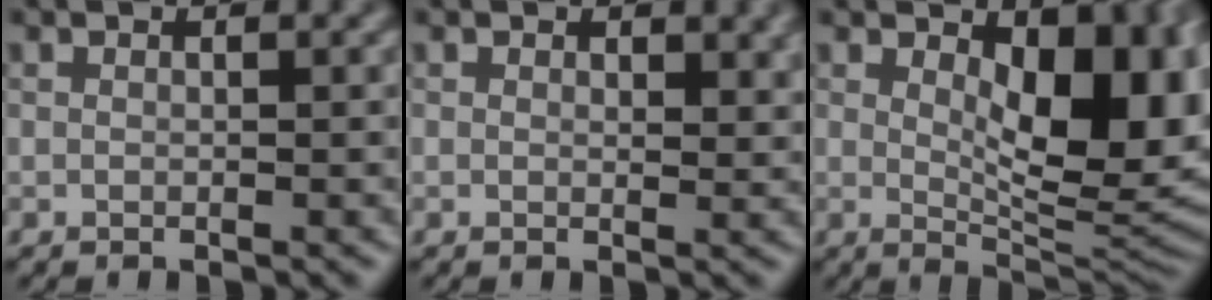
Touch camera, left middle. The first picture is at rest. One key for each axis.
{"total": 1.6, "fx": 0.9, "fy": 0.9, "fz": 1.0, "tx": -0.010, "ty": -0.006, "tz": 0.016}
{"total": 10.9, "fx": 2.5, "fy": 5.3, "fz": 9.1, "tx": -0.113, "ty": -0.011, "tz": 0.044}